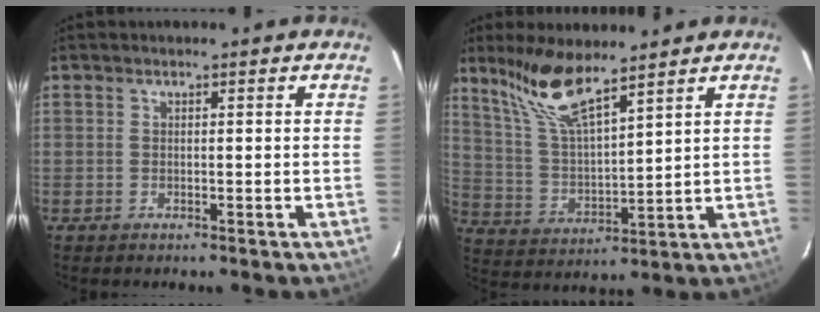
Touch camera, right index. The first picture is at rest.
{"total": 11.4, "force": [8.8, 1.8, 7.1], "torque": [-0.139, 0.004, 0.183]}